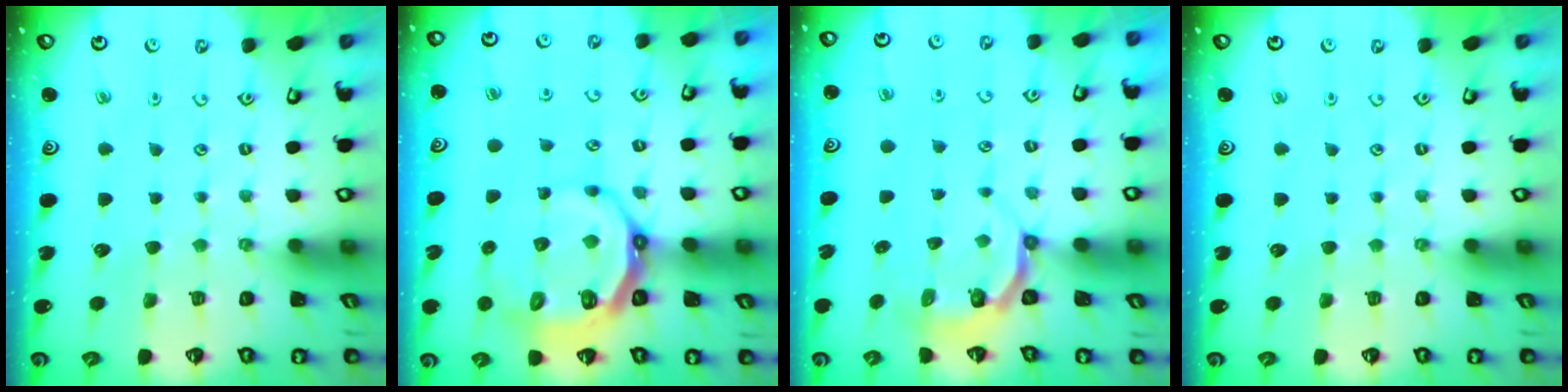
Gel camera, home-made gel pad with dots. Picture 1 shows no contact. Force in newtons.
{"total": 9.7, "press": 8.9, "slide": 3.9}
{"total": 4.5, "press": 3.7, "slide": 2.6}
{"total": 0.0}